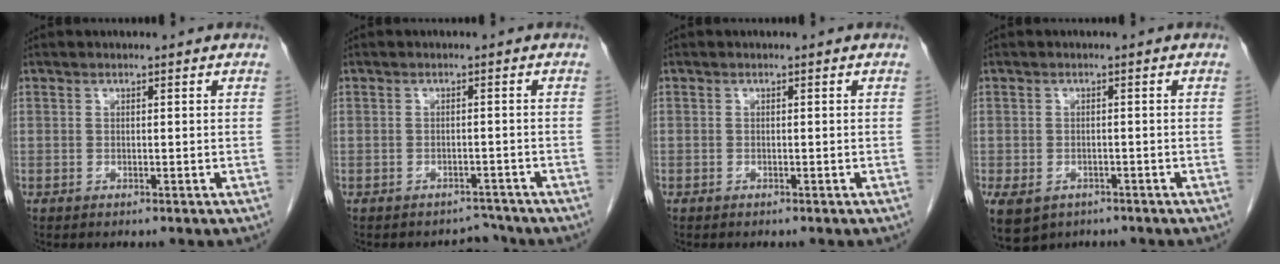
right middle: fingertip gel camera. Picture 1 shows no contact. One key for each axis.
{"total": 2.5, "fx": -2.2, "fy": 0.8, "fz": -0.6, "tx": 0.011, "ty": 0.001, "tz": -0.030}
{"total": 0.0}
{"total": 9.9, "fx": -5.5, "fy": 7.0, "fz": 4.2, "tx": -0.117, "ty": -0.009, "tz": -0.074}